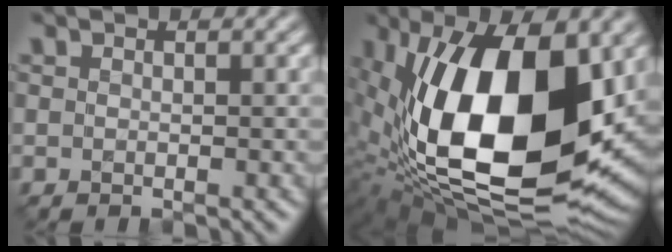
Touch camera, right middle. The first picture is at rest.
{"total": 18.6, "force": [2.4, 9.8, 15.7], "torque": [-0.288, -0.016, 0.036]}